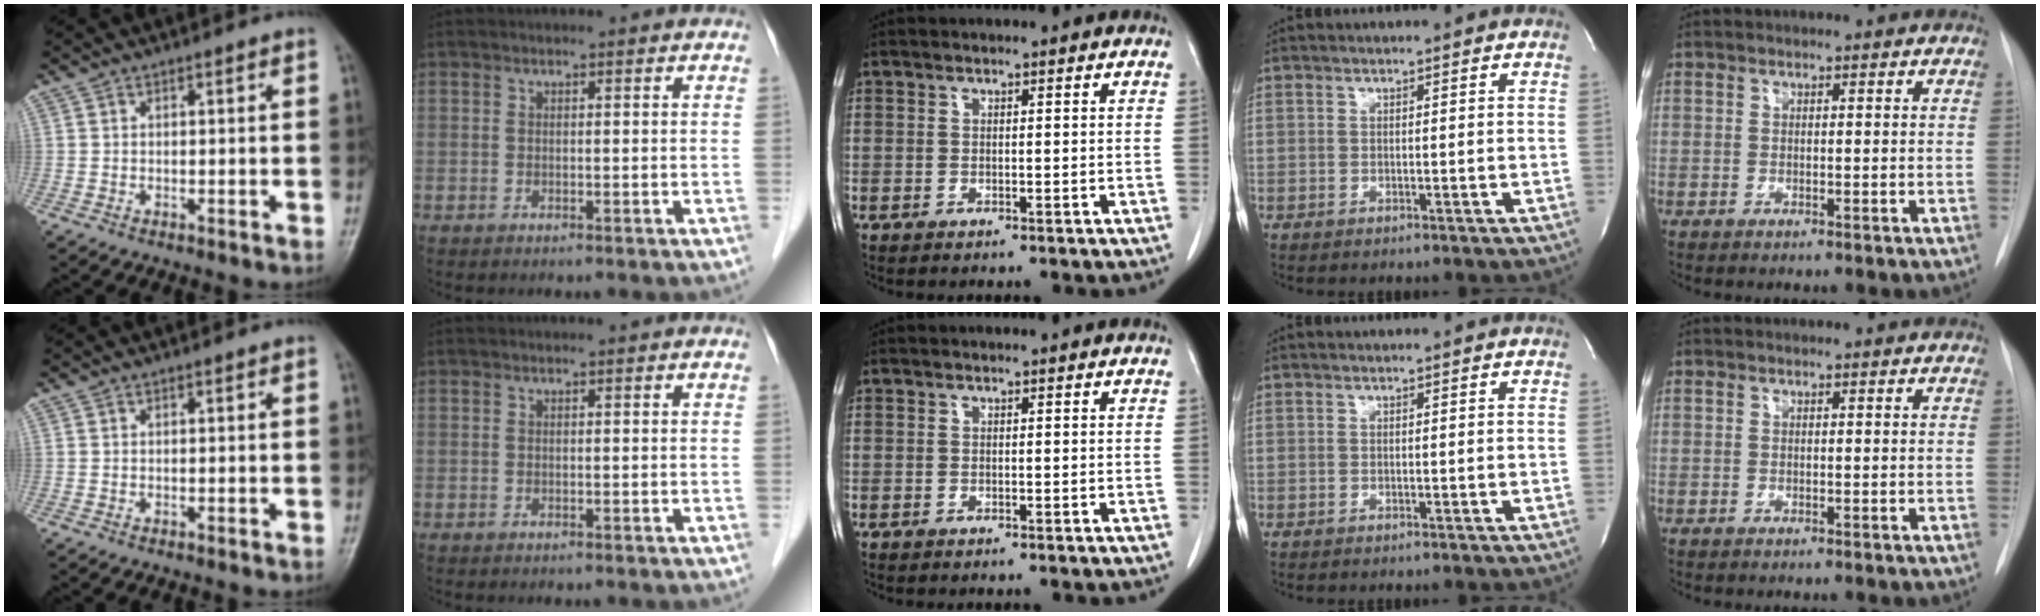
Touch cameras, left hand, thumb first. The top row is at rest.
{}